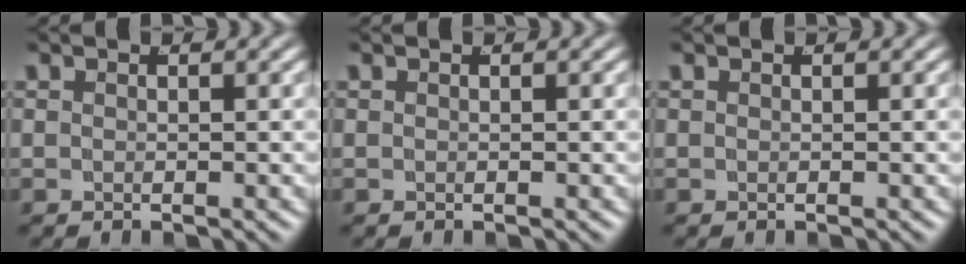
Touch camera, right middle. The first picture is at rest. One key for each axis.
{"total": 0.0}
{"total": 0.0}